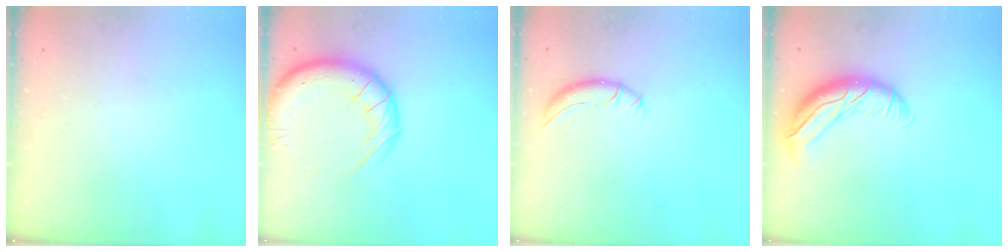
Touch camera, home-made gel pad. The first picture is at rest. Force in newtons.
{"total": 14.8, "press": 14.3, "slide": 3.9}
{"total": 7.3, "press": 7.3, "slide": 0.2}
{"total": 12.3, "press": 11.8, "slide": 3.5}